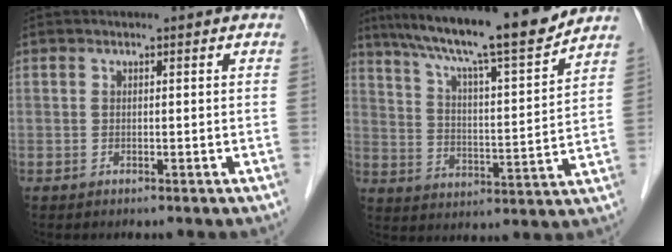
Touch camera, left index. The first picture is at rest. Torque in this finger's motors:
{"motor_torque": [1.08, -1.06, 0.69, 0.20]}